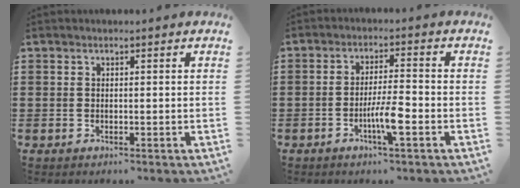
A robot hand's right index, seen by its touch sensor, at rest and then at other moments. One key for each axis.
{"total": 5.5, "fx": -2.2, "fy": 0.7, "fz": 5.0, "tx": -0.098, "ty": -0.007, "tz": -0.043}